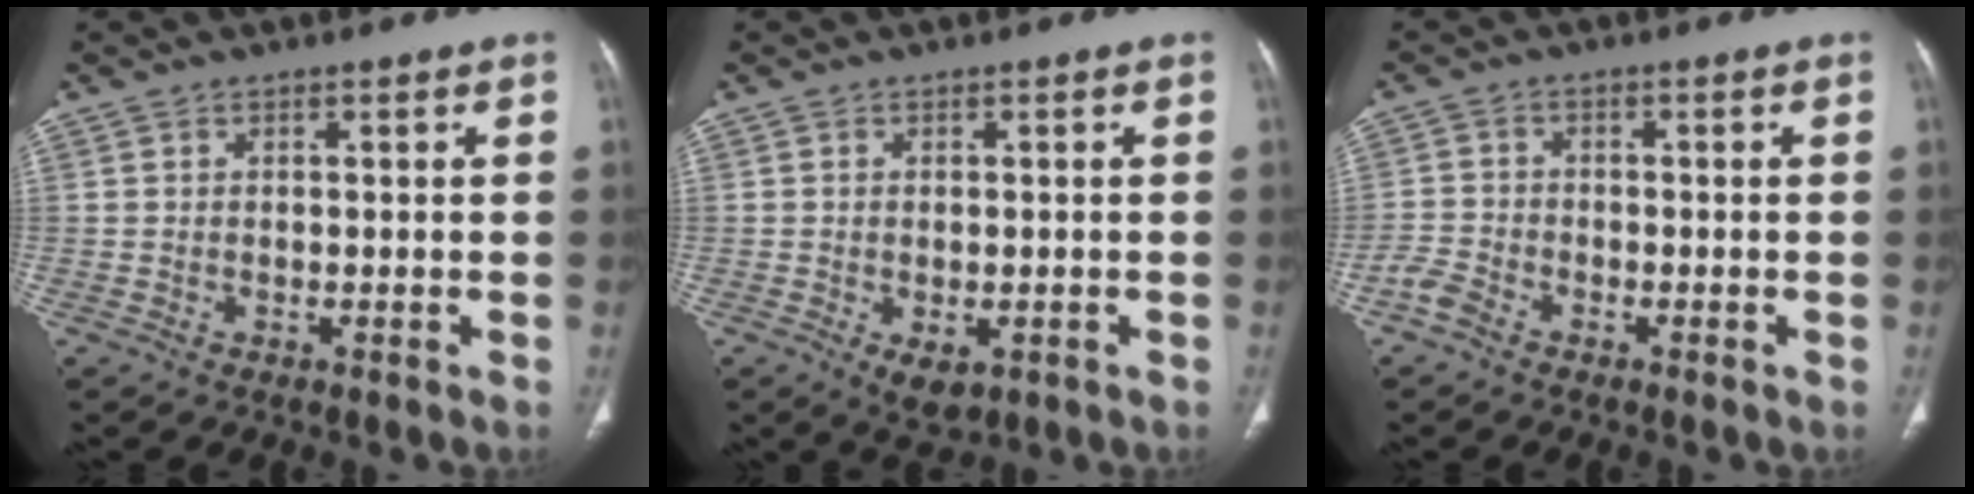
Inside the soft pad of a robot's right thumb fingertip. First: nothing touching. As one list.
[{"total": 4.2, "force": [-1.4, 2.4, 3.2], "torque": [-0.049, -0.004, -0.012]}, {"total": 3.1, "force": [-2.3, 1.7, 1.3], "torque": [-0.030, 0.009, -0.051]}]